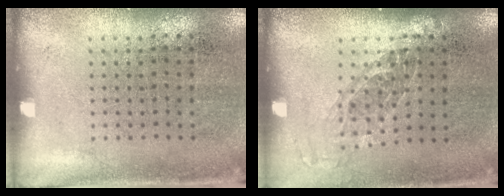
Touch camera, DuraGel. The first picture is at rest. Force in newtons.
{"total": 1.1, "press": 1.0, "slide": 0.6}